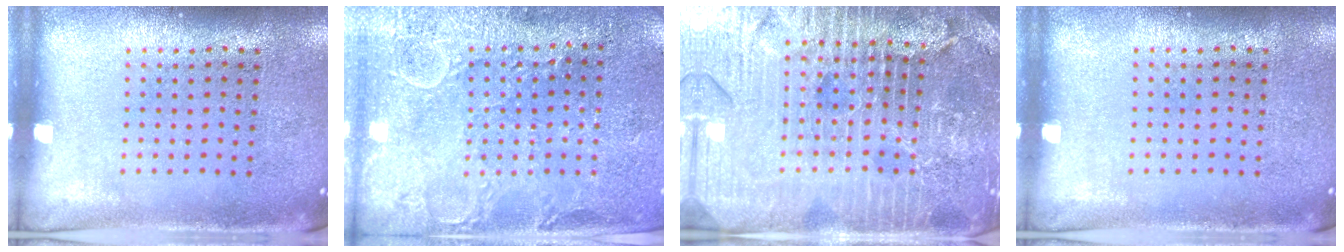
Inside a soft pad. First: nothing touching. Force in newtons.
{"total": 2.7, "press": 2.6, "slide": 0.7}
{"total": 5.6, "press": 5.0, "slide": 2.5}
{"total": 0.0}